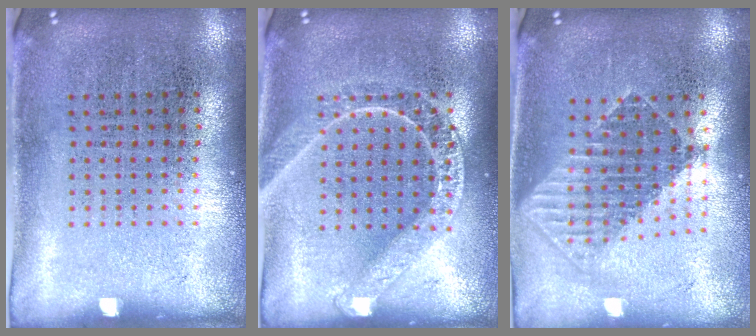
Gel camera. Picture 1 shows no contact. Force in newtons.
{"total": 2.7, "press": 2.6, "slide": 0.4}
{"total": 1.7, "press": 1.4, "slide": 1.1}